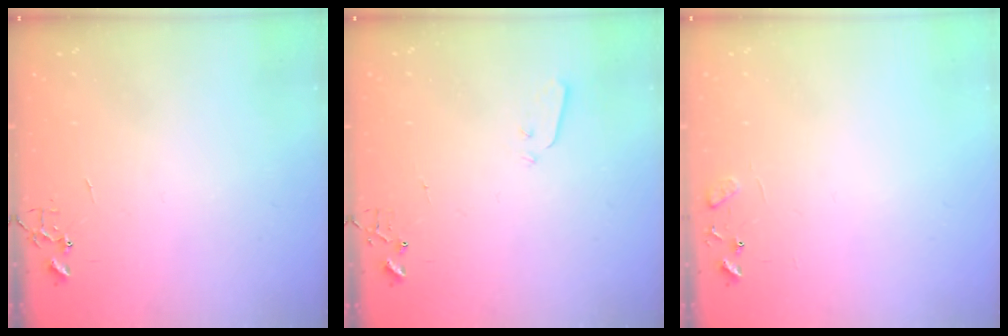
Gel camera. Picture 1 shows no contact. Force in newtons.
{"total": 3.1, "press": 3.0, "slide": 0.7}
{"total": 7.7, "press": 7.7, "slide": 0.6}